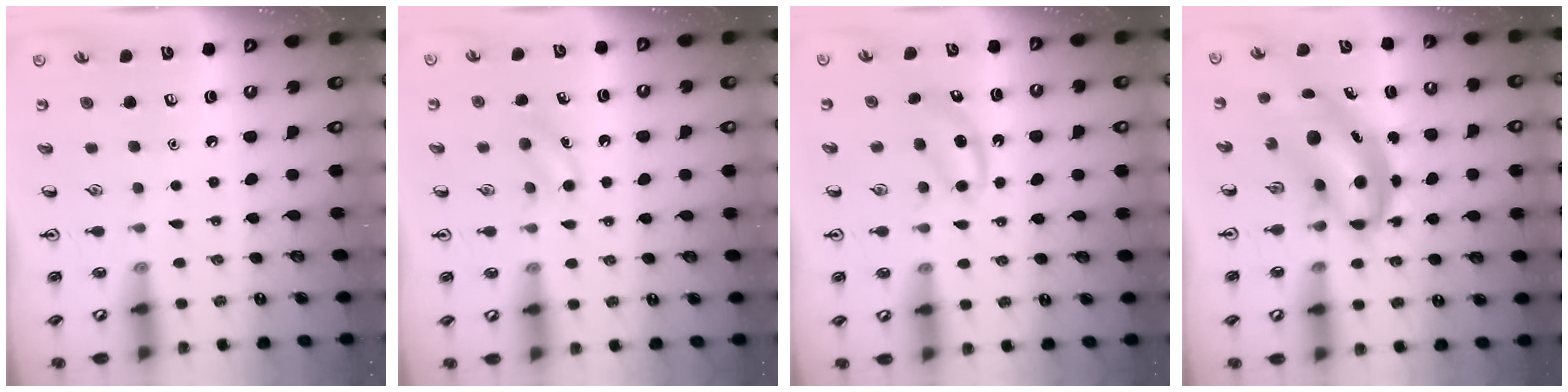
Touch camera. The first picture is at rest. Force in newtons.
{"total": 6.1, "press": 5.8, "slide": 1.6}
{"total": 4.1, "press": 3.8, "slide": 1.3}
{"total": 6.9, "press": 6.7, "slide": 1.4}